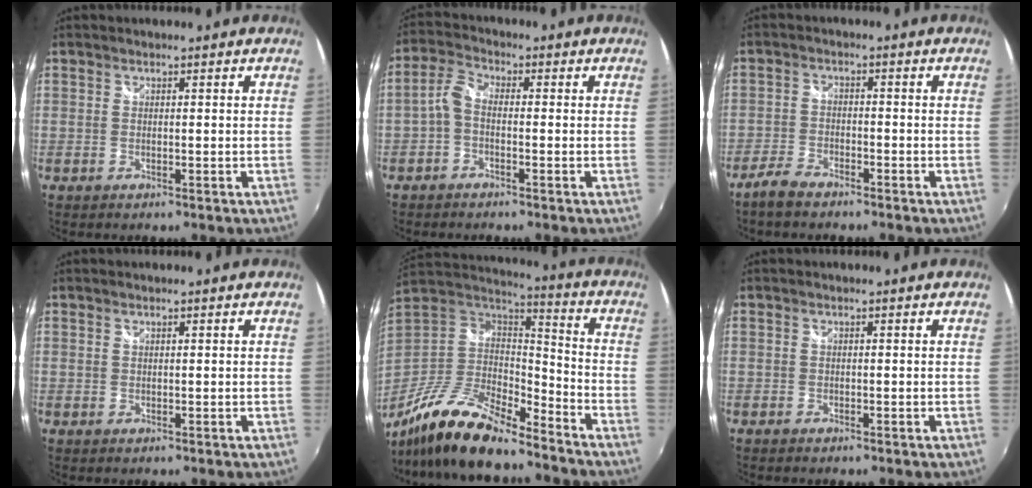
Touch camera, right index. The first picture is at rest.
{"total": 3.5, "force": [-1.3, 1.9, 2.7], "torque": [-0.066, 0.012, -0.032]}
{"total": 4.7, "force": [-3.9, 1.7, 2.0], "torque": [-0.060, -0.002, -0.079]}
{"total": 0.0}
{"total": 20.4, "force": [-15.4, 5.6, 12.2], "torque": [-0.248, -0.030, -0.280]}
{"total": 0.6, "force": [-0.5, 0.3, 0.2], "torque": [-0.006, -0.003, -0.011]}